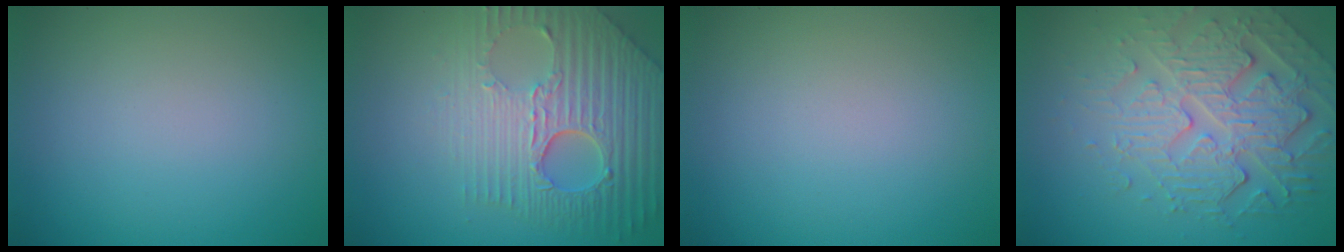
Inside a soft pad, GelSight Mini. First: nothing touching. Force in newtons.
{"total": 8.7, "press": 5.9, "slide": 6.4}
{"total": 0.0}
{"total": 6.0, "press": 4.8, "slide": 3.7}